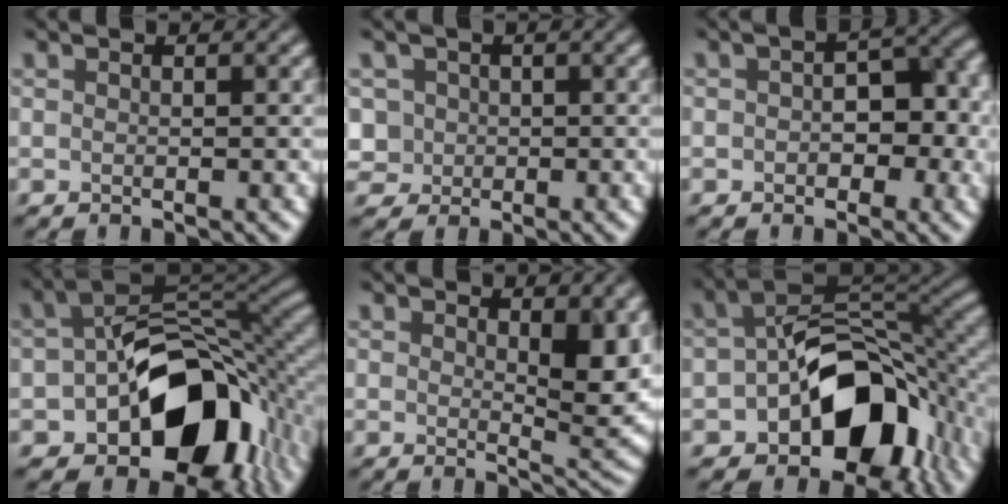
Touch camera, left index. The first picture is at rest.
{"total": 4.0, "force": [0.5, 3.8, 1.1], "torque": [-0.026, 0.017, 0.001]}
{"total": 4.9, "force": [-0.4, 3.2, 3.7], "torque": [-0.034, -0.005, -0.006]}
{"total": 13.7, "force": [-5.1, 8.6, 9.4], "torque": [-0.131, -0.016, -0.087]}
{"total": 4.9, "force": [1.0, 2.0, 4.3], "torque": [-0.058, -0.013, 0.022]}
{"total": 12.3, "force": [-4.6, 7.7, 8.5], "torque": [-0.123, -0.011, -0.076]}